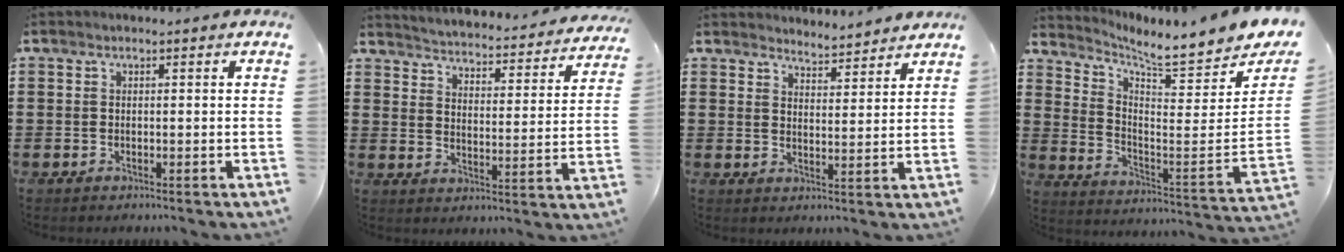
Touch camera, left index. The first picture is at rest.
{"total": 3.6, "force": [3.5, -0.5, 0.1], "torque": [-0.024, -0.038, 0.053]}
{"total": 3.7, "force": [3.7, 0.0, -0.1], "torque": [-0.010, -0.018, 0.067]}
{"total": 5.7, "force": [5.2, -0.1, 2.3], "torque": [-0.058, -0.063, 0.080]}